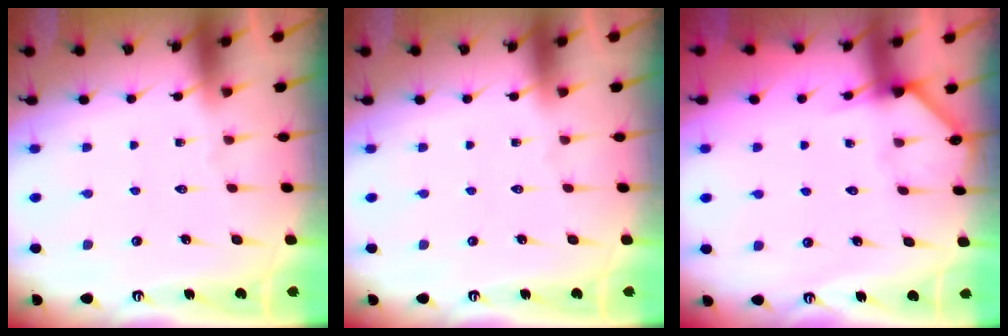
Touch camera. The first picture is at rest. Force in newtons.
{"total": 0.0}
{"total": 4.3, "press": 4.3, "slide": 0.2}